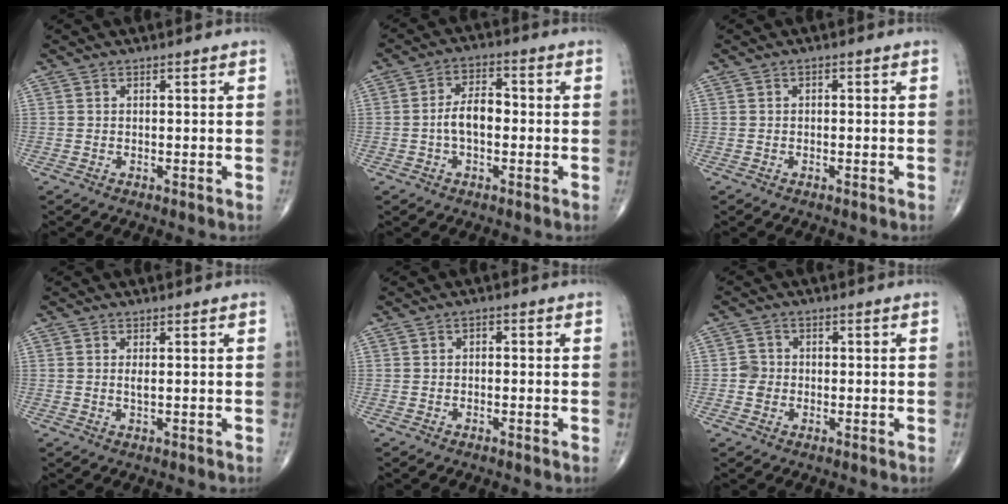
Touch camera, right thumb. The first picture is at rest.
{"total": 6.3, "force": [-0.8, 3.5, 5.2], "torque": [-0.089, 0.023, -0.021]}
{"total": 0.7, "force": [0.0, 0.5, 0.5], "torque": [-0.002, 0.002, -0.006]}
{"total": 1.0, "force": [0.2, 0.2, 1.0], "torque": [-0.022, -0.003, 0.003]}
{"total": 1.2, "force": [-0.1, 0.8, 0.8], "torque": [-0.004, 0.004, -0.009]}
{"total": 2.9, "force": [-0.6, 2.7, 0.8], "torque": [0.002, 0.008, -0.014]}